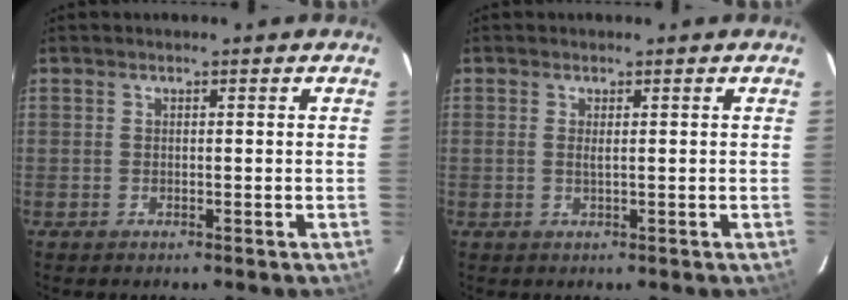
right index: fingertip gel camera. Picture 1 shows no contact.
{"total": 0.9, "force": [0.2, 0.0, 0.9], "torque": [-0.019, 0.000, 0.003]}